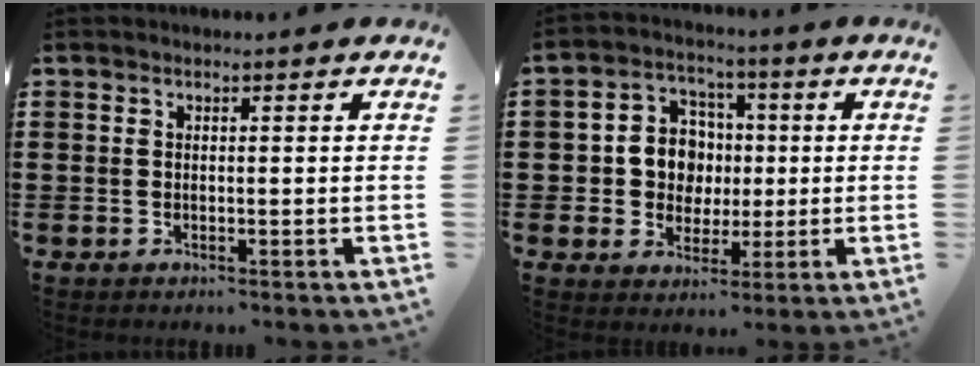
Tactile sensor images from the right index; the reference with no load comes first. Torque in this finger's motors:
{"motor_torque": [0.83, 0.38, 0.65, 0.07]}